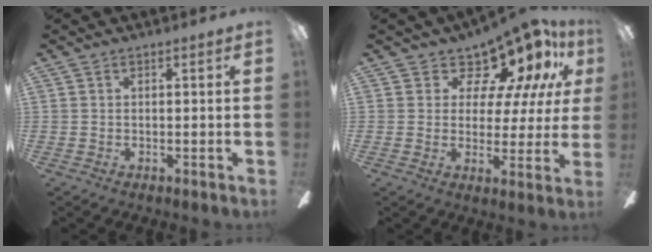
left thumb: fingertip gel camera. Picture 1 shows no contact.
{"total": 12.9, "force": [9.7, 6.2, 5.9], "torque": [-0.087, -0.078, 0.167]}